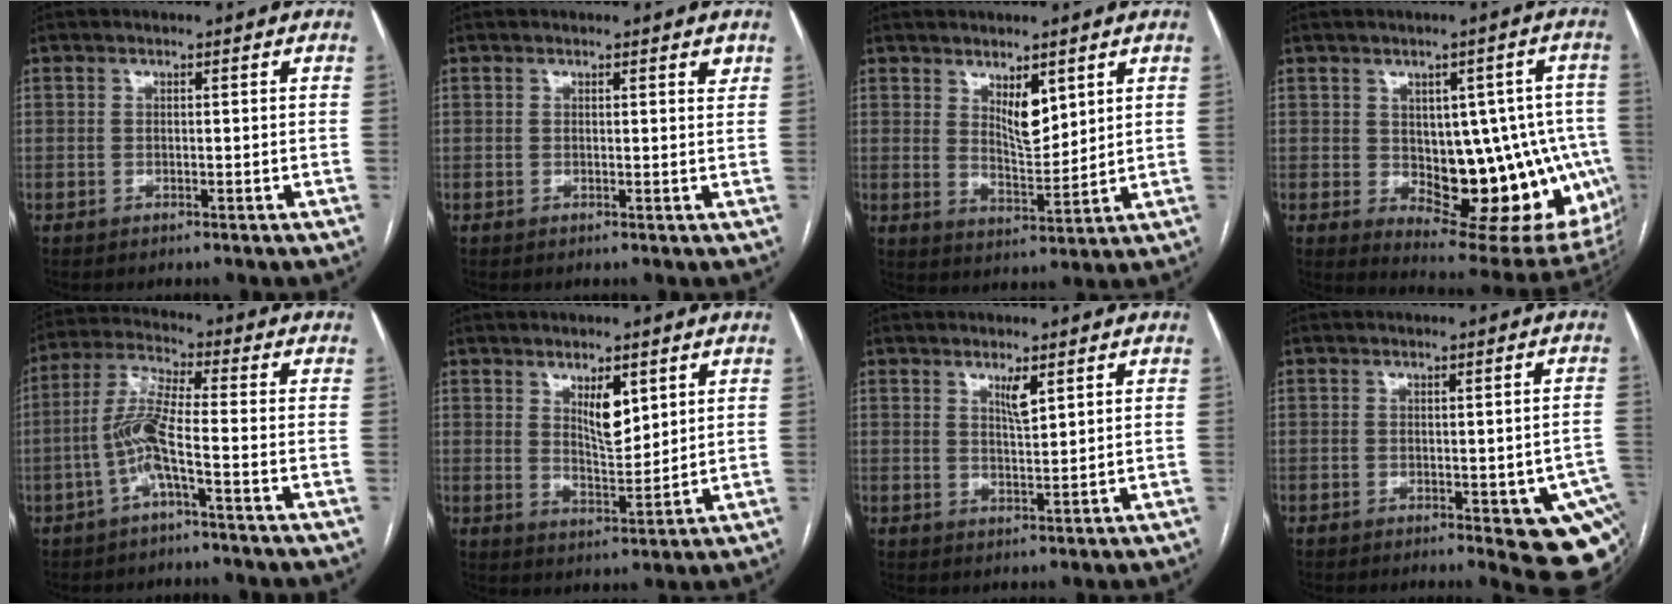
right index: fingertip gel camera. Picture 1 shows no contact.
{"total": 1.2, "force": [0.8, 0.3, 0.8], "torque": [-0.010, -0.003, 0.007]}
{"total": 5.6, "force": [3.0, 2.0, 4.4], "torque": [-0.079, -0.012, 0.059]}
{"total": 18.9, "force": [-2.4, 9.0, 16.4], "torque": [-0.145, 0.017, -0.003]}
{"total": 6.9, "force": [-2.4, 0.1, 6.5], "torque": [-0.141, 0.013, -0.051]}
{"total": 5.8, "force": [2.8, 1.9, 4.7], "torque": [-0.084, -0.008, 0.054]}
{"total": 2.8, "force": [1.7, 0.4, 2.2], "torque": [-0.042, -0.005, 0.032]}
{"total": 11.1, "force": [-4.6, 3.5, 9.5], "torque": [-0.065, 0.003, -0.051]}